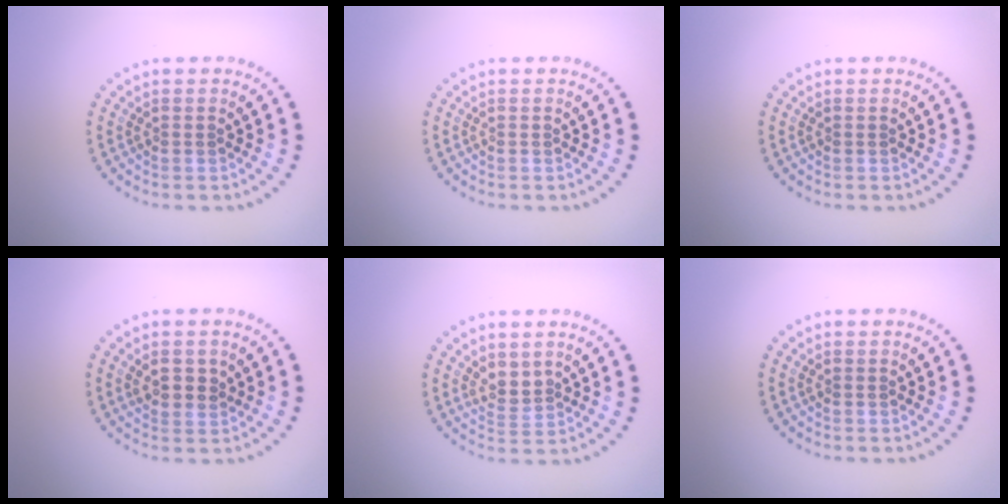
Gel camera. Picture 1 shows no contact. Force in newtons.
{"total": 0.0}
{"total": 0.0}
{"total": 2.1, "press": 2.0, "slide": 0.6}
{"total": 1.9, "press": 1.6, "slide": 1.1}
{"total": 0.0}